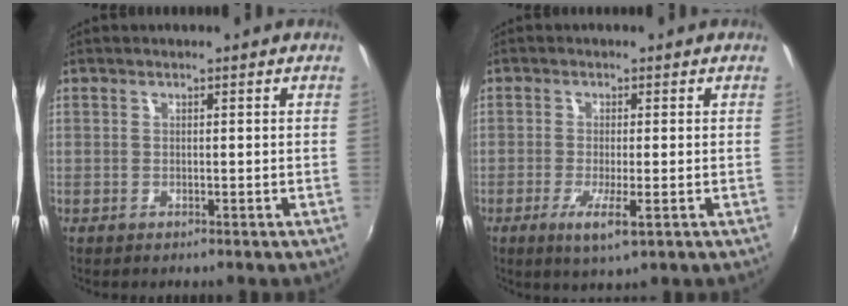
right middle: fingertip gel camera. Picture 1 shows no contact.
{"total": 4.8, "force": [-1.9, 0.4, 4.4], "torque": [-0.092, -0.013, -0.034]}